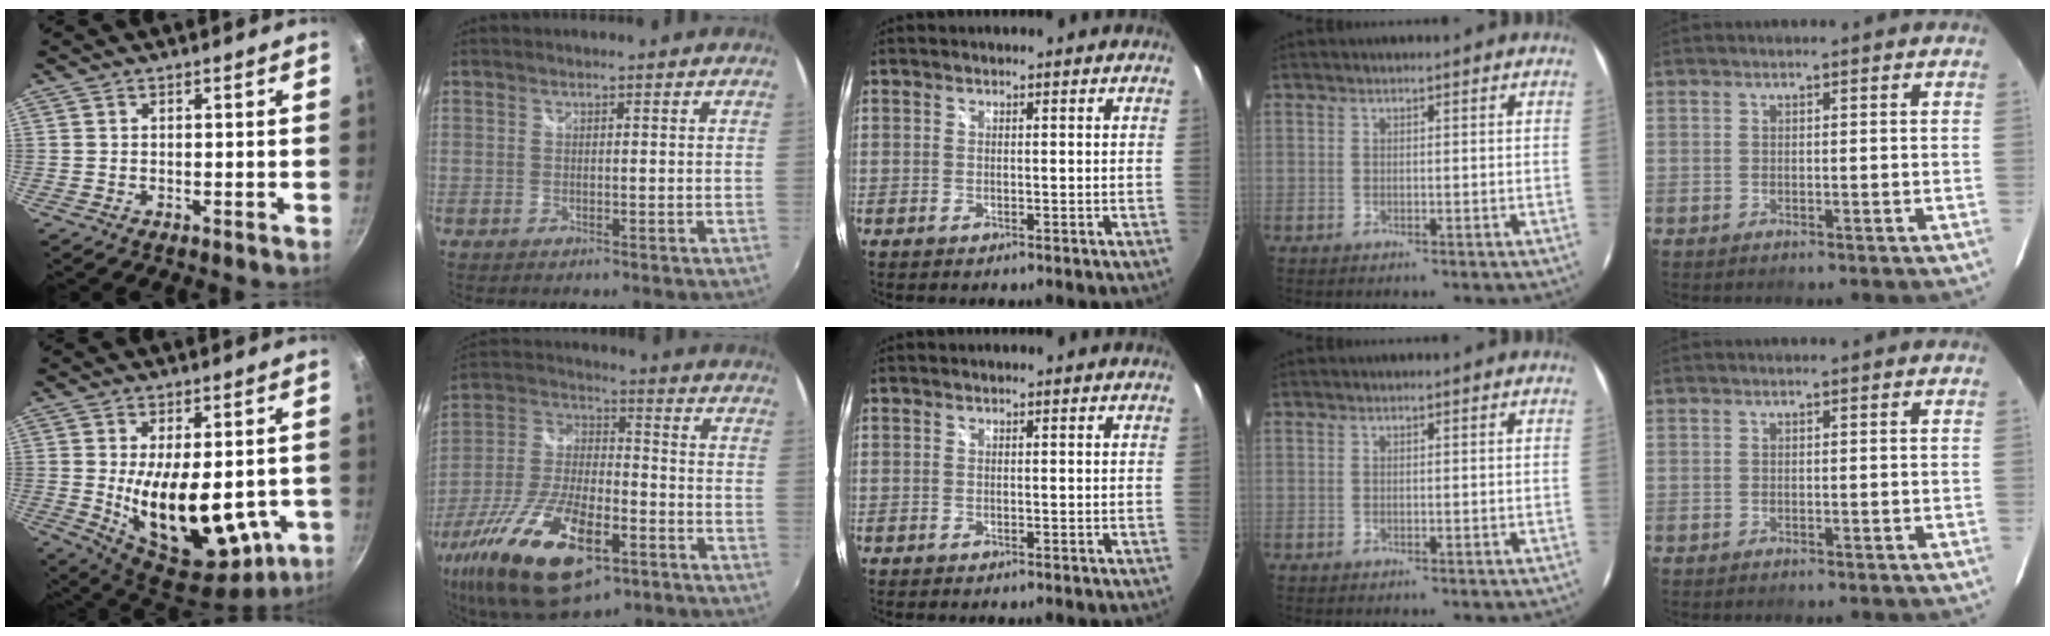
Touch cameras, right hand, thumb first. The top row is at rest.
{"thumb": {"total": 22.2, "force": [-2.9, 11.2, 19.0], "torque": [-0.270, -0.026, -0.019]}, "index": {"total": 23.9, "force": [-12.0, 9.9, 18.2], "torque": [-0.378, -0.053, -0.204]}}